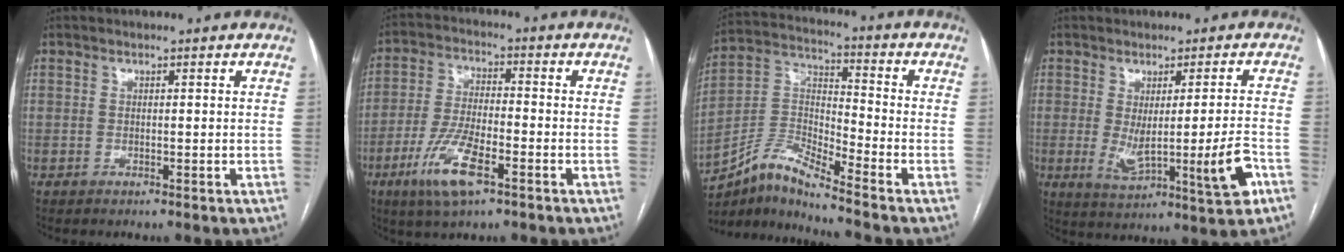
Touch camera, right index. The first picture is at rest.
{"total": 10.0, "force": [-5.1, 2.5, 8.2], "torque": [-0.172, -0.012, -0.094]}
{"total": 9.1, "force": [-8.1, -0.1, 4.1], "torque": [-0.094, 0.016, -0.155]}
{"total": 10.6, "force": [-2.2, 0.7, 10.3], "torque": [-0.160, -0.014, -0.026]}